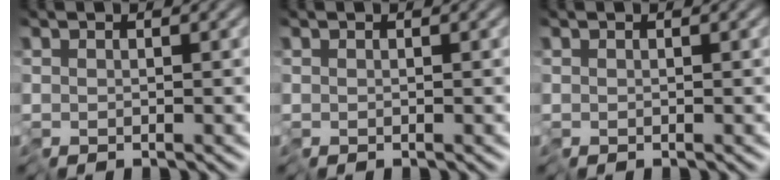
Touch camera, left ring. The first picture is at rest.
{"total": 0.0}
{"total": 0.0}